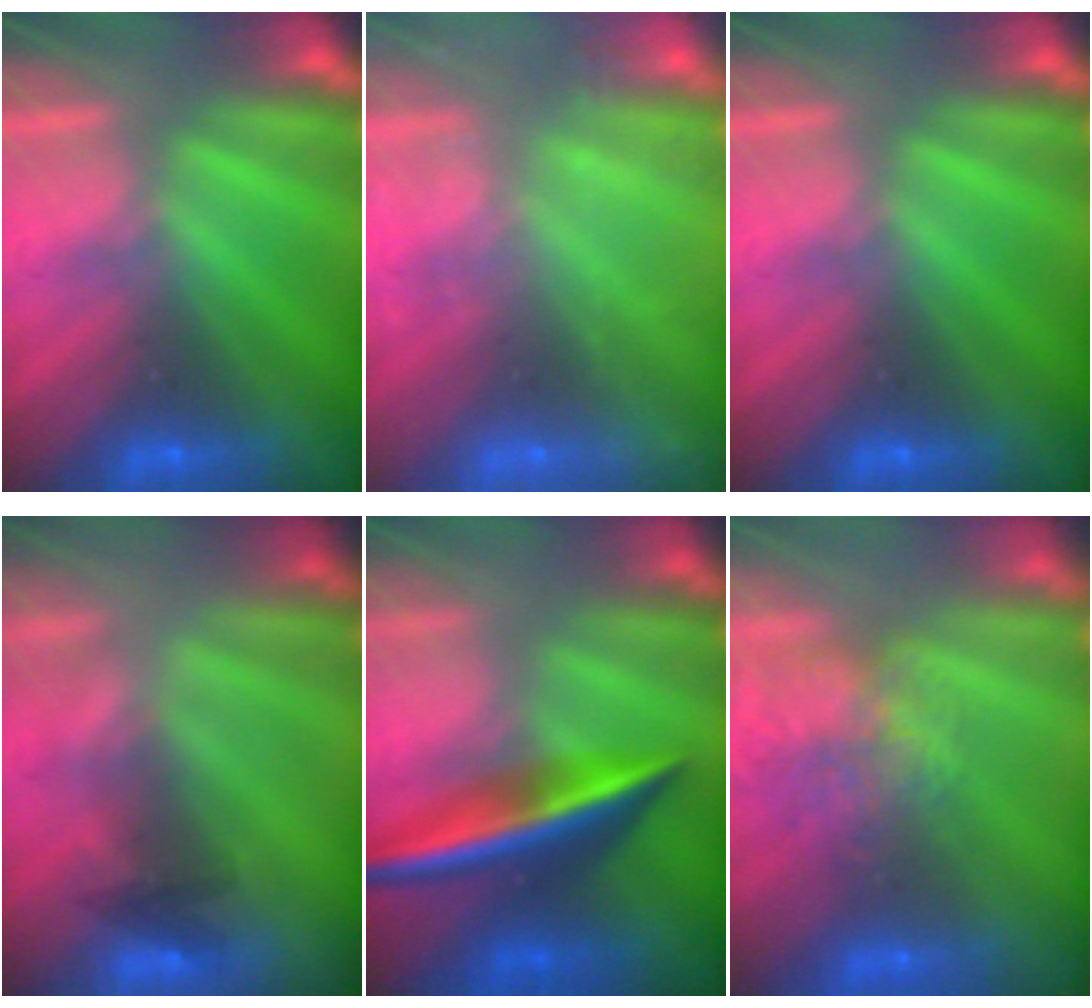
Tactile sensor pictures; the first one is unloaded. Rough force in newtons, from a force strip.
{"total": 2.3}
{"total": 0.0}
{"total": 2.3}
{"total": 2.5}
{"total": 7.7}